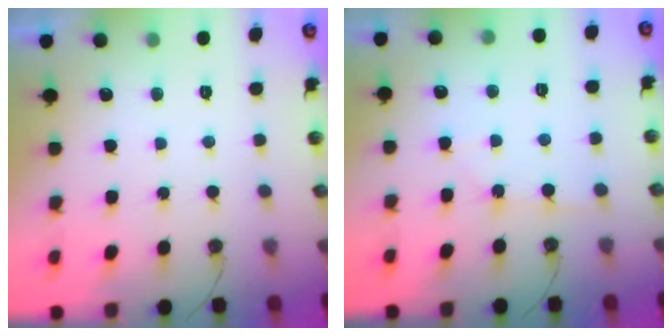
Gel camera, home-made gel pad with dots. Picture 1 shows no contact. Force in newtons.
{"total": 5.6, "press": 5.6, "slide": 0.7}